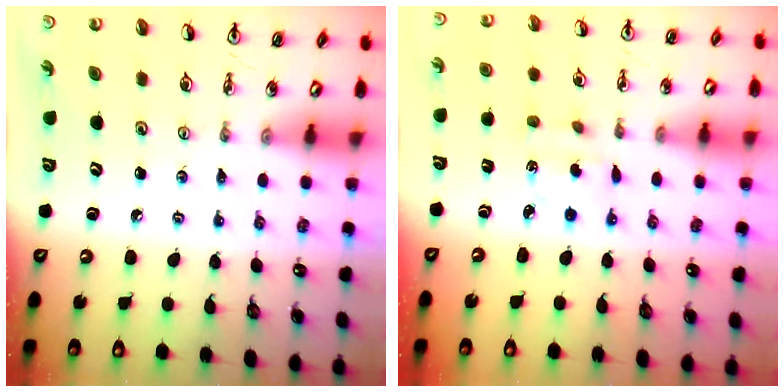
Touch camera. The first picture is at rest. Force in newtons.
{"total": 2.3, "press": 2.2, "slide": 0.6}